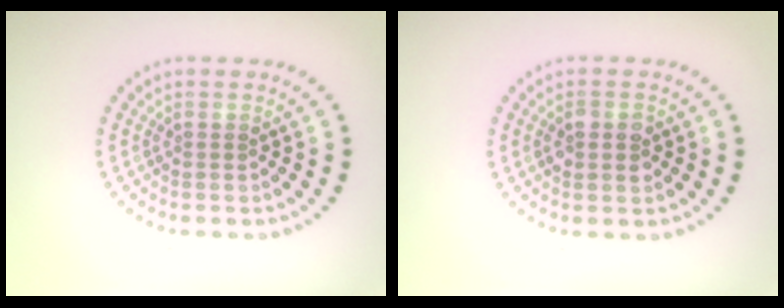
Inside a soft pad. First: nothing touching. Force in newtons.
{"total": 2.3, "press": 2.3, "slide": 0.2}